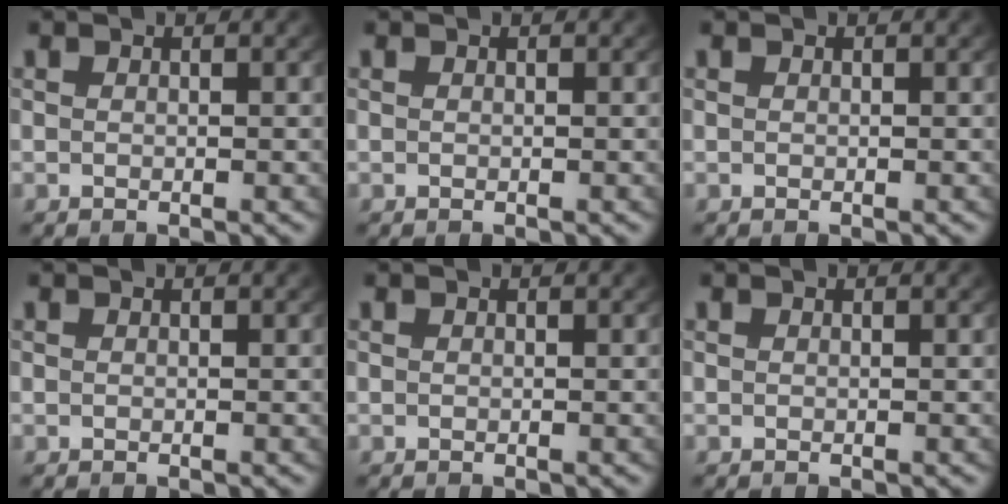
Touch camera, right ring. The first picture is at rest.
{"total": 0.0}
{"total": 0.0}
{"total": 0.0}
{"total": 0.0}
{"total": 0.0}